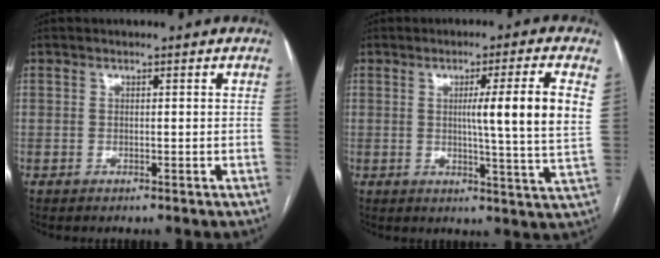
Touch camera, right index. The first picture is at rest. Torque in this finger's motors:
{"motor_torque": [0.21, 0.20, 0.29, 0.08]}